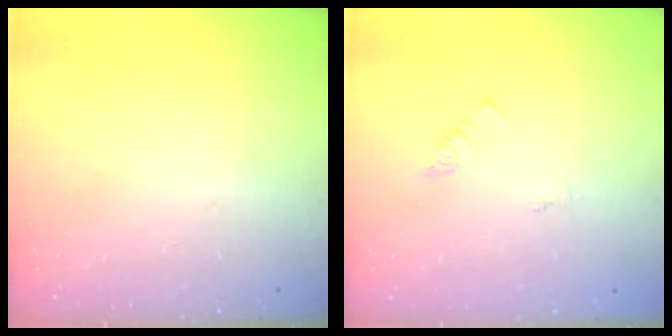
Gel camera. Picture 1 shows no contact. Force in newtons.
{"total": 1.1, "press": 1.1, "slide": 0.3}